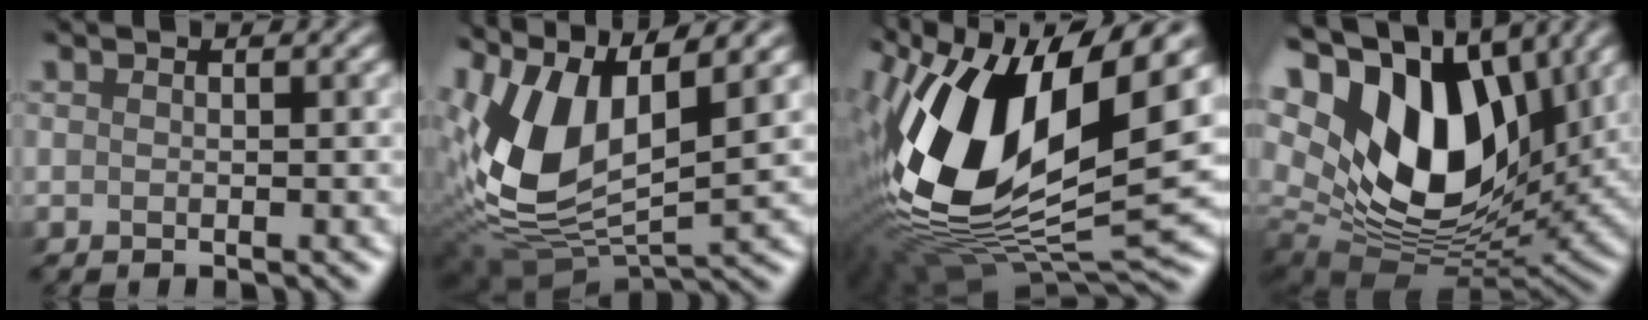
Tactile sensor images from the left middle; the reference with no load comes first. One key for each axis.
{"total": 9.3, "fx": 3.1, "fy": 4.5, "fz": 7.5, "tx": -0.191, "ty": -0.002, "tz": 0.055}
{"total": 16.0, "fx": 1.8, "fy": 7.6, "fz": 13.9, "tx": -0.303, "ty": -0.006, "tz": 0.029}
{"total": 16.9, "fx": 5.7, "fy": 10.3, "fz": 12.2, "tx": -0.246, "ty": 0.010, "tz": 0.098}